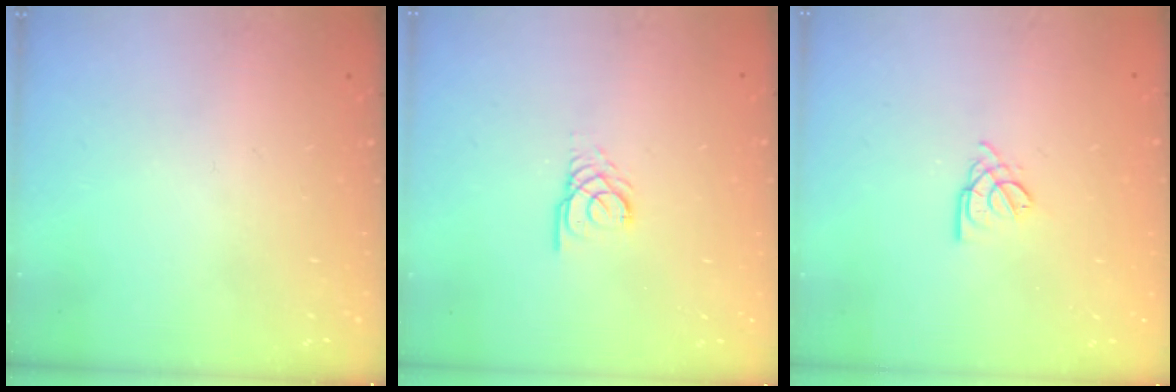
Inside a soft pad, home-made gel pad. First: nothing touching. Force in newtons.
{"total": 2.4, "press": 2.4, "slide": 0.1}
{"total": 3.0, "press": 2.9, "slide": 0.5}